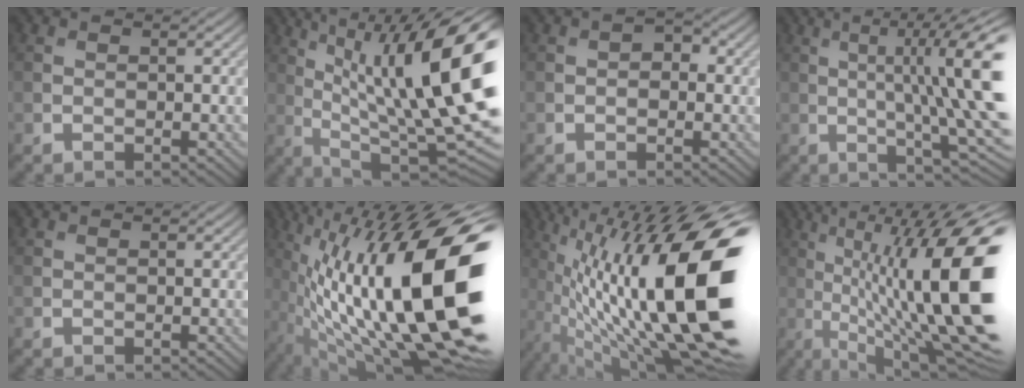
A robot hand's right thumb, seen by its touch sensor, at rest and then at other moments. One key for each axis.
{"total": 20.2, "fx": 4.7, "fy": 6.0, "fz": 18.7, "tx": -0.295, "ty": 0.035, "tz": 0.087}
{"total": 1.4, "fx": 0.0, "fy": 1.2, "fz": 0.9, "tx": -0.013, "ty": 0.002, "tz": -0.005}
{"total": 14.7, "fx": 1.7, "fy": 3.4, "fz": 14.1, "tx": -0.193, "ty": 0.012, "tz": 0.035}
{"total": 0.0}
{"total": 21.8, "fx": -1.7, "fy": 6.9, "fz": 20.6, "tx": -0.362, "ty": 0.010, "tz": -0.030}
{"total": 21.5, "fx": -1.0, "fy": 6.0, "fz": 20.7, "tx": -0.349, "ty": 0.013, "tz": -0.018}
{"total": 20.7, "fx": 1.5, "fy": 5.1, "fz": 20.0, "tx": -0.321, "ty": 0.031, "tz": 0.044}